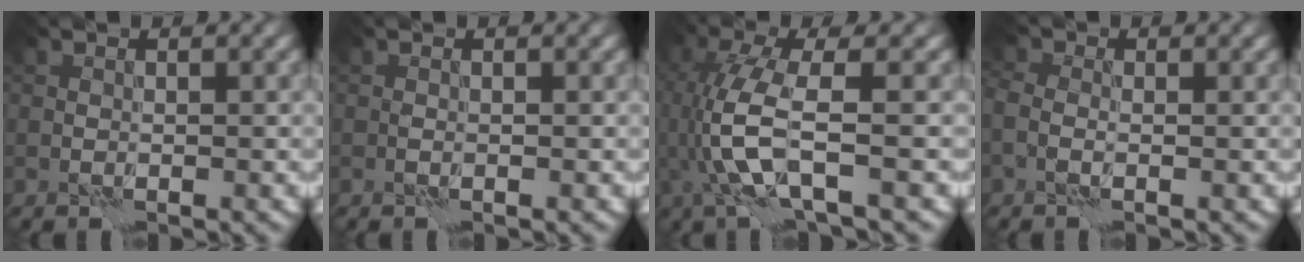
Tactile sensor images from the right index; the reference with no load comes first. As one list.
[{"total": 0.0}, {"total": 6.2, "force": [-1.0, 1.7, 5.9], "torque": [-0.152, 0.003, -0.021]}, {"total": 2.0, "force": [-0.2, 1.5, 1.3], "torque": [-0.029, 0.004, -0.012]}]